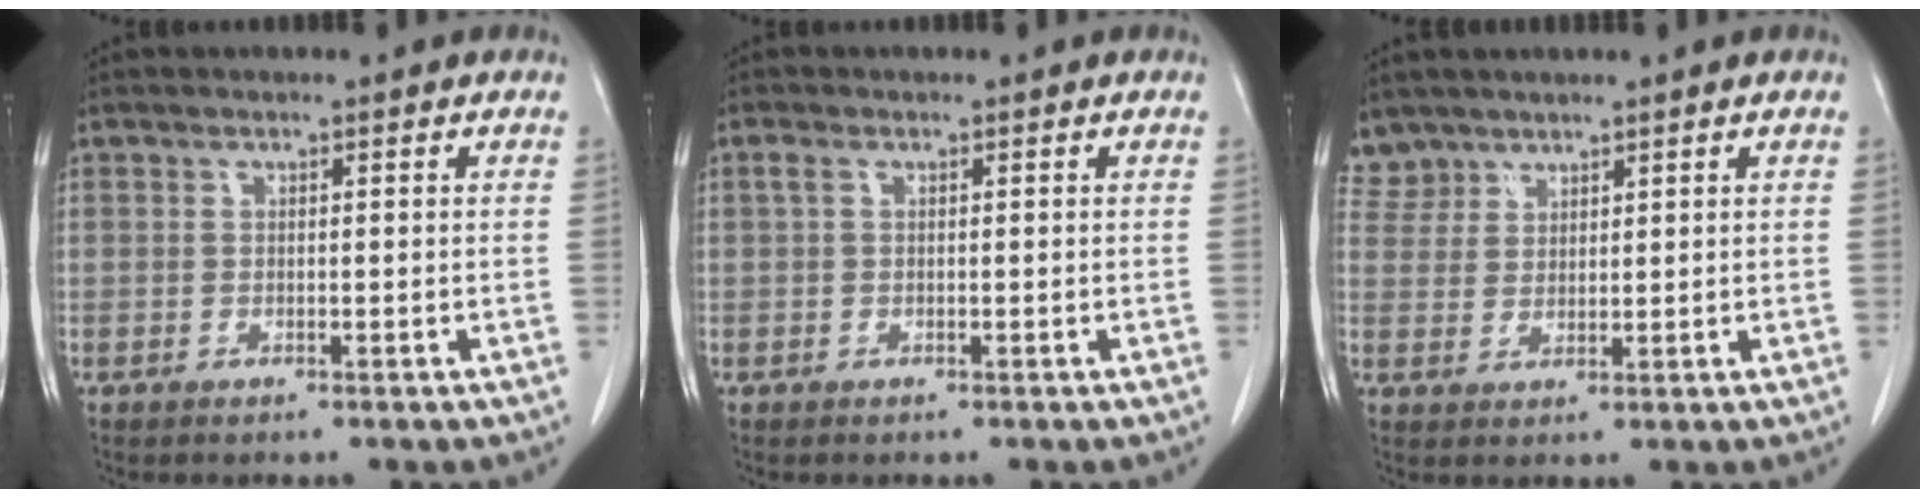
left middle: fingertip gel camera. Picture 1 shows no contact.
{"total": 0.9, "force": [0.3, 0.4, 0.7], "torque": [-0.017, 0.010, 0.003]}
{"total": 4.0, "force": [3.4, 2.0, -0.6], "torque": [0.018, 0.005, 0.070]}